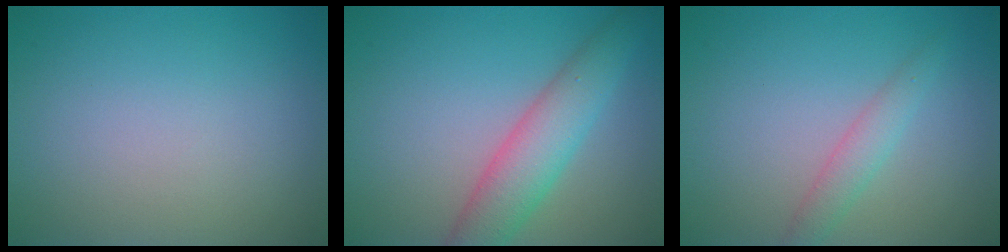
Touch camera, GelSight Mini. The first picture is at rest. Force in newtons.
{"total": 4.9, "press": 4.9, "slide": 0.1}
{"total": 1.9, "press": 1.9, "slide": 0.0}